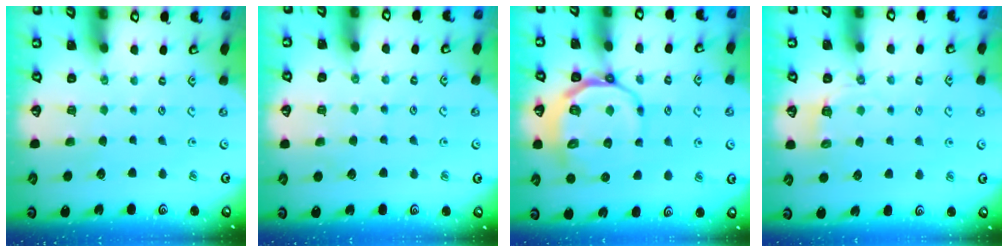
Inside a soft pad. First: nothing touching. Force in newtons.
{"total": 4.1, "press": 4.1, "slide": 0.6}
{"total": 11.4, "press": 11.0, "slide": 2.7}
{"total": 3.7, "press": 2.9, "slide": 2.2}